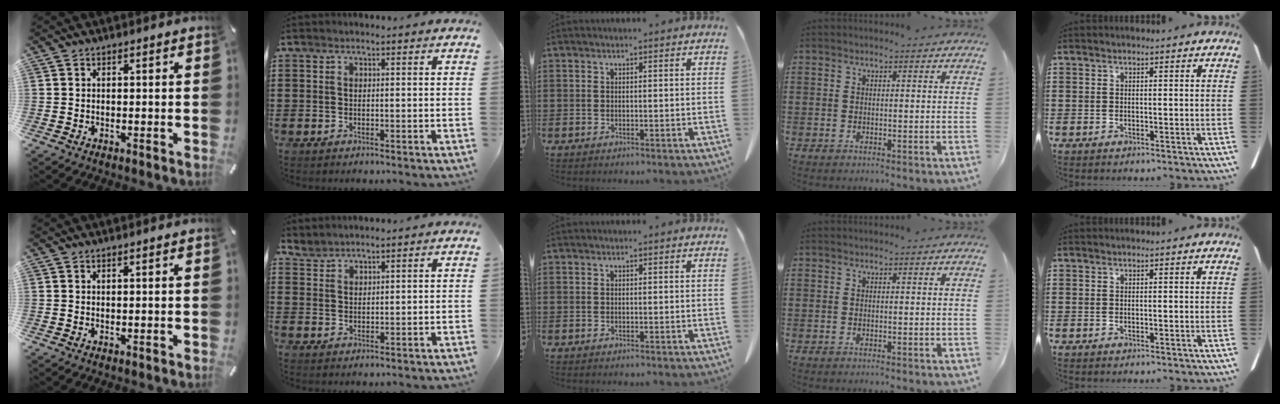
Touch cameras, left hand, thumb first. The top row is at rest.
{"thumb": {"total": 0.5, "force": [0.3, -0.1, 0.4], "torque": [-0.007, -0.001, 0.006]}, "index": {"total": 2.0, "force": [2.0, 0.1, -0.2], "torque": [-0.003, -0.001, 0.041]}}